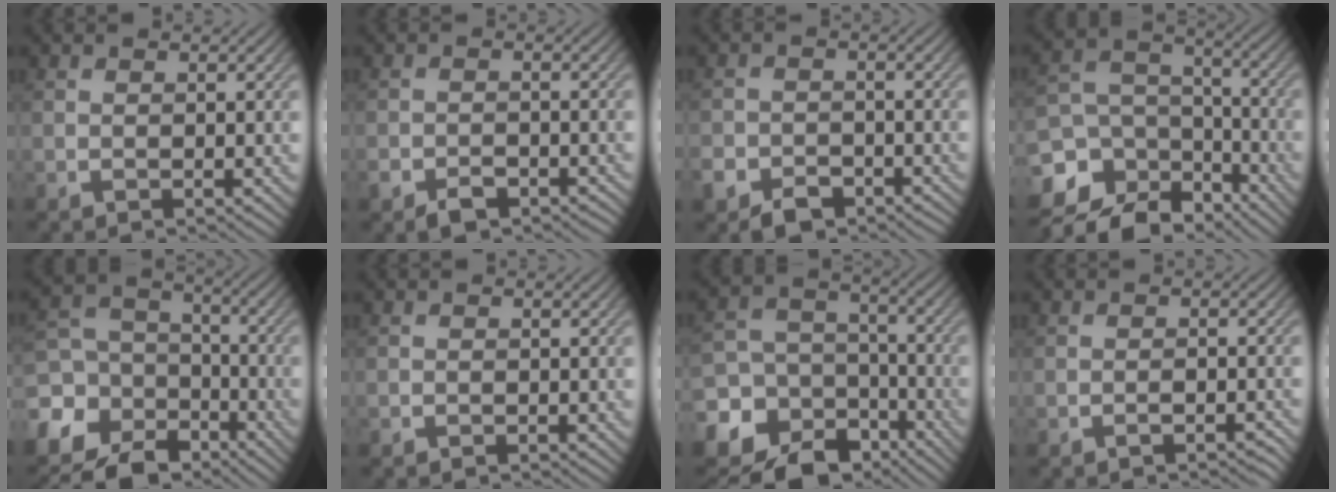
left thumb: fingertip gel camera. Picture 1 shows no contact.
{"total": 3.6, "force": [-2.6, 2.0, 1.6], "torque": [-0.025, -0.007, -0.045]}
{"total": 5.4, "force": [-3.7, 3.3, 2.1], "torque": [-0.038, -0.015, -0.066]}
{"total": 14.9, "force": [-10.6, 9.3, 4.9], "torque": [-0.145, -0.037, -0.145]}
{"total": 14.5, "force": [-9.0, 9.9, 5.5], "torque": [-0.173, -0.042, -0.141]}
{"total": 0.0}
{"total": 17.0, "force": [-11.1, 11.9, 4.7], "torque": [-0.149, -0.062, -0.169]}
{"total": 1.3, "force": [-1.0, 0.3, 0.8], "torque": [-0.011, 0.002, -0.016]}